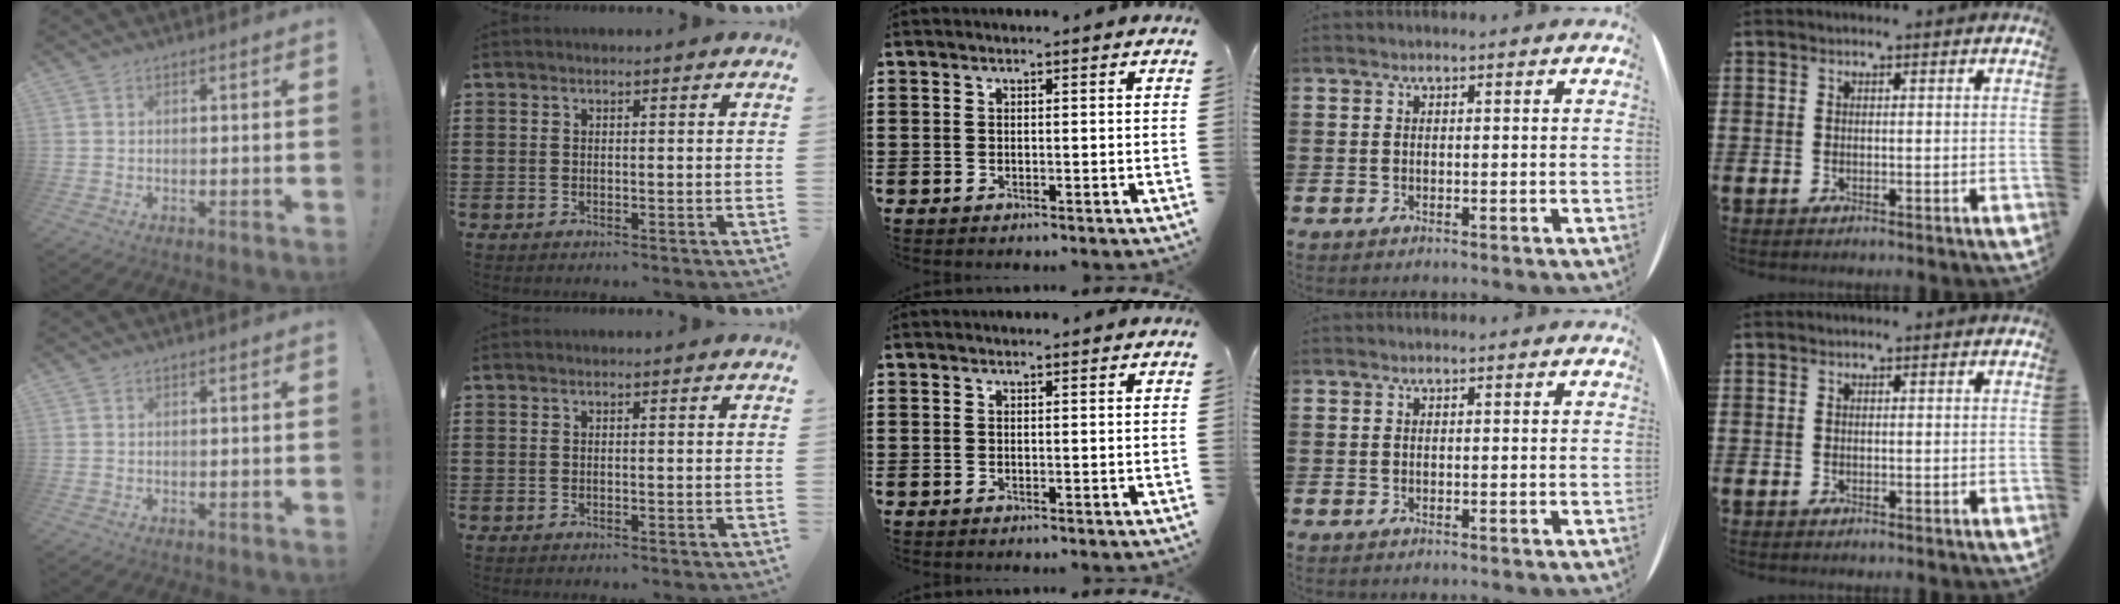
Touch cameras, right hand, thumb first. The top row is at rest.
{}